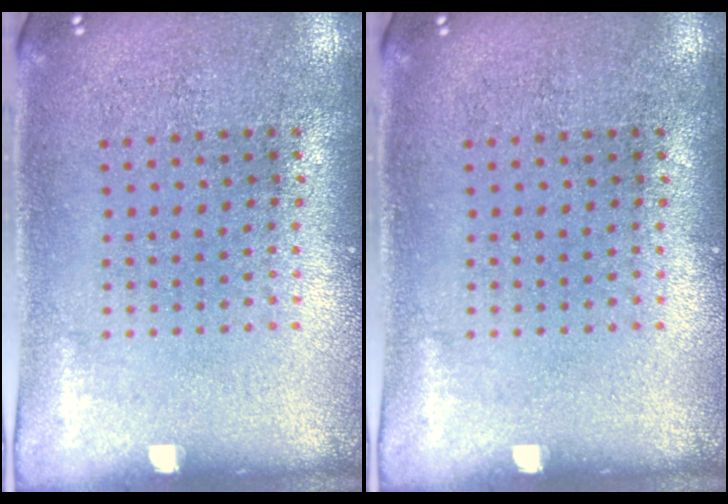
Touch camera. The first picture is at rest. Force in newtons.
{"total": 0.0}